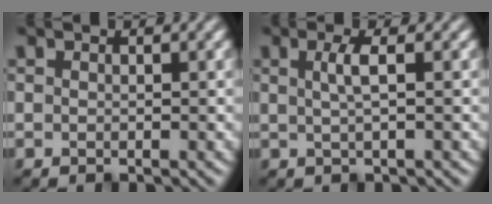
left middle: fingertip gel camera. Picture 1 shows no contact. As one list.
[{"total": 2.1, "force": [0.4, 0.5, 2.0], "torque": [-0.038, 0.003, 0.005]}]